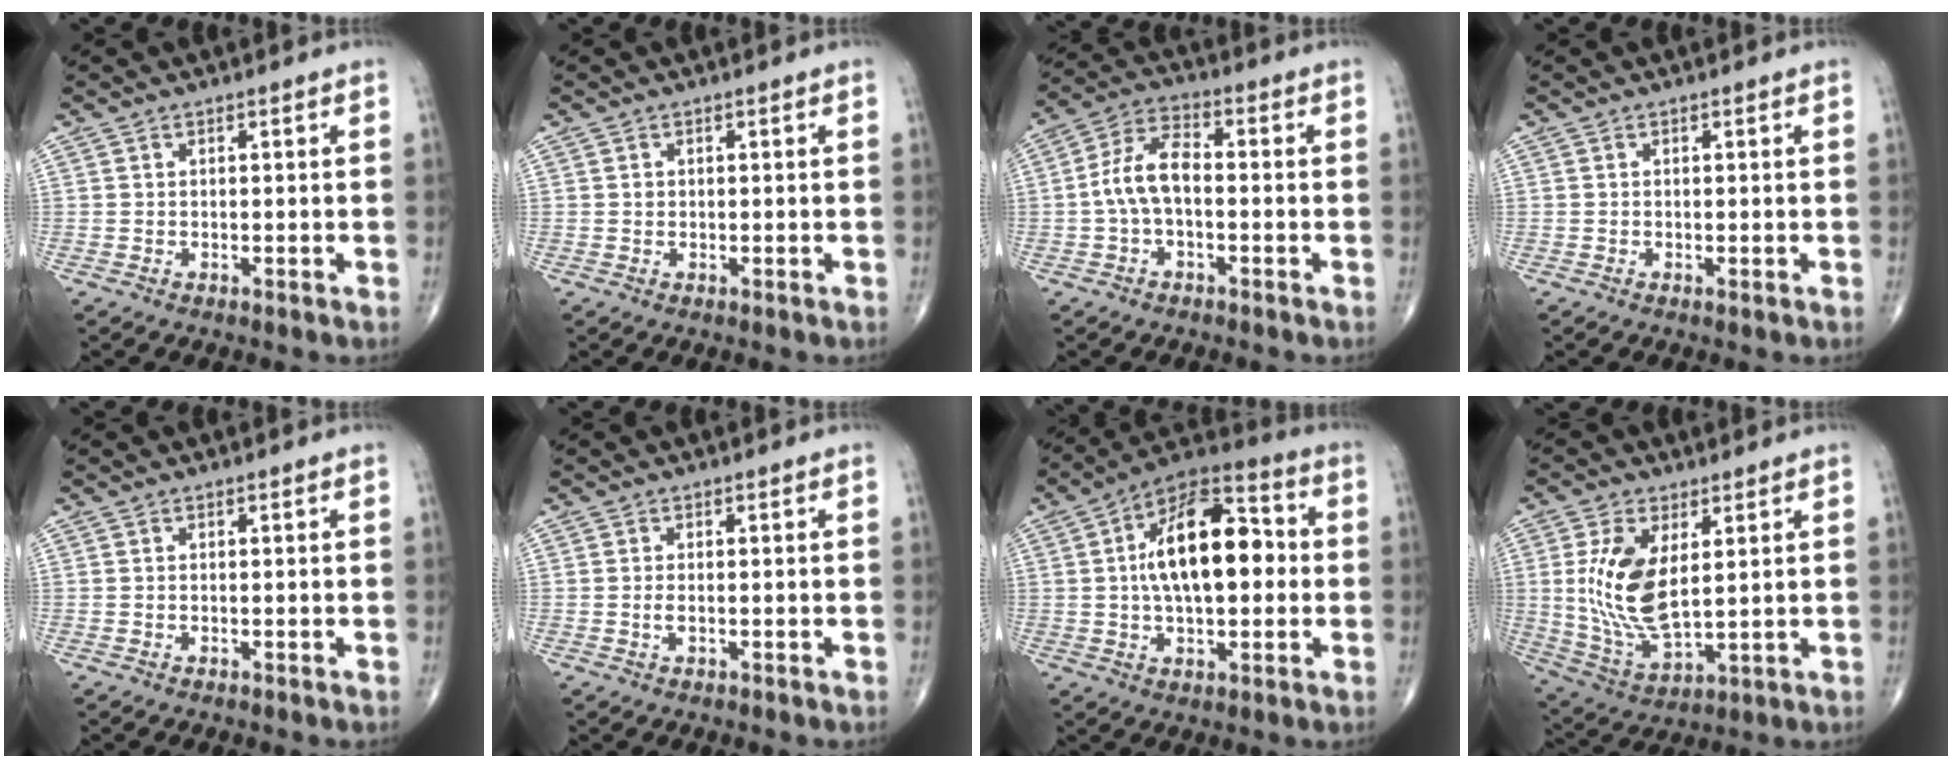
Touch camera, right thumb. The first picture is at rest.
{"total": 0.6, "force": [0.1, 0.6, 0.3], "torque": [-0.001, 0.001, 0.001]}
{"total": 8.3, "force": [-1.0, 4.4, 6.9], "torque": [-0.134, 0.032, -0.028]}
{"total": 0.0}
{"total": 0.0}
{"total": 1.2, "force": [-0.2, 0.4, 1.1], "torque": [-0.022, -0.004, -0.004]}
{"total": 18.4, "force": [1.4, 9.3, 15.8], "torque": [-0.241, 0.029, 0.015]}
{"total": 14.1, "force": [2.7, 6.9, 11.9], "torque": [-0.239, -0.019, 0.065]}